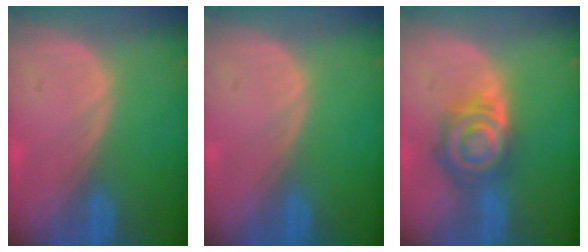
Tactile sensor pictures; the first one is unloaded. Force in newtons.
{"total": 0.0}
{"total": 7.9, "press": 6.9, "slide": 3.7}